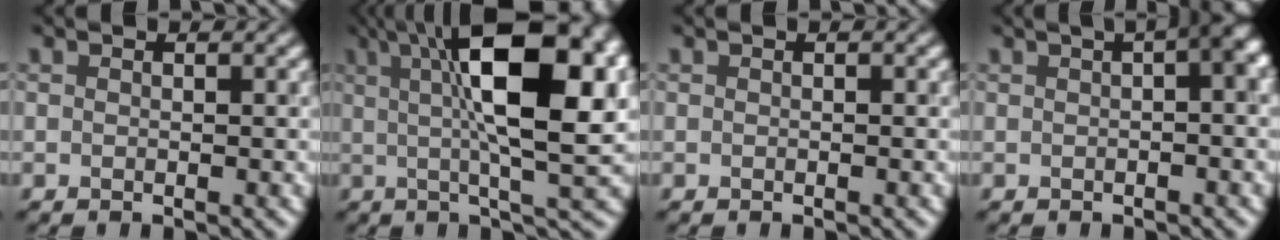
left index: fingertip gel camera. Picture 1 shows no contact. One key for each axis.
{"total": 13.9, "fx": 3.6, "fy": 3.9, "fz": 12.9, "tx": -0.181, "ty": 0.012, "tz": 0.051}
{"total": 0.0}
{"total": 5.1, "fx": 1.2, "fy": 1.7, "fz": 4.7, "tx": -0.026, "ty": 0.026, "tz": 0.009}